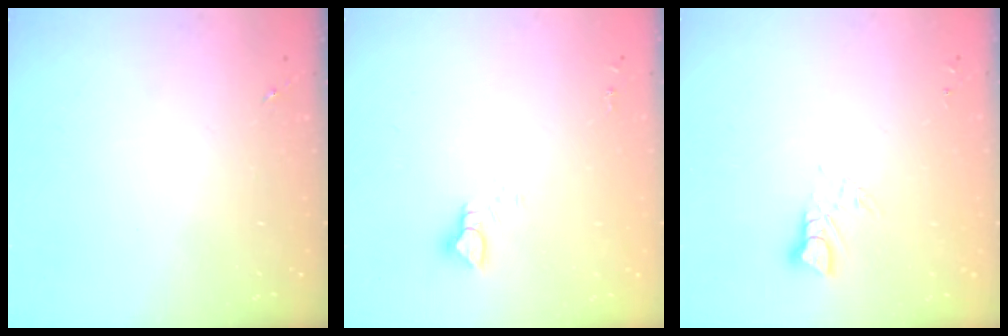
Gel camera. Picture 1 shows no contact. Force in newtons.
{"total": 4.3, "press": 4.3, "slide": 0.4}
{"total": 3.6, "press": 3.6, "slide": 0.2}